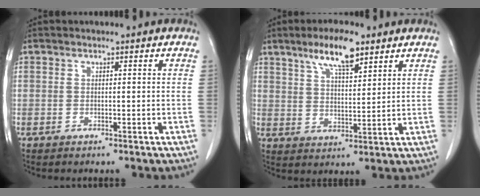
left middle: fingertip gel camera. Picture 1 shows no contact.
{"total": 8.2, "force": [5.5, 1.8, 5.8], "torque": [-0.108, 0.004, 0.099]}